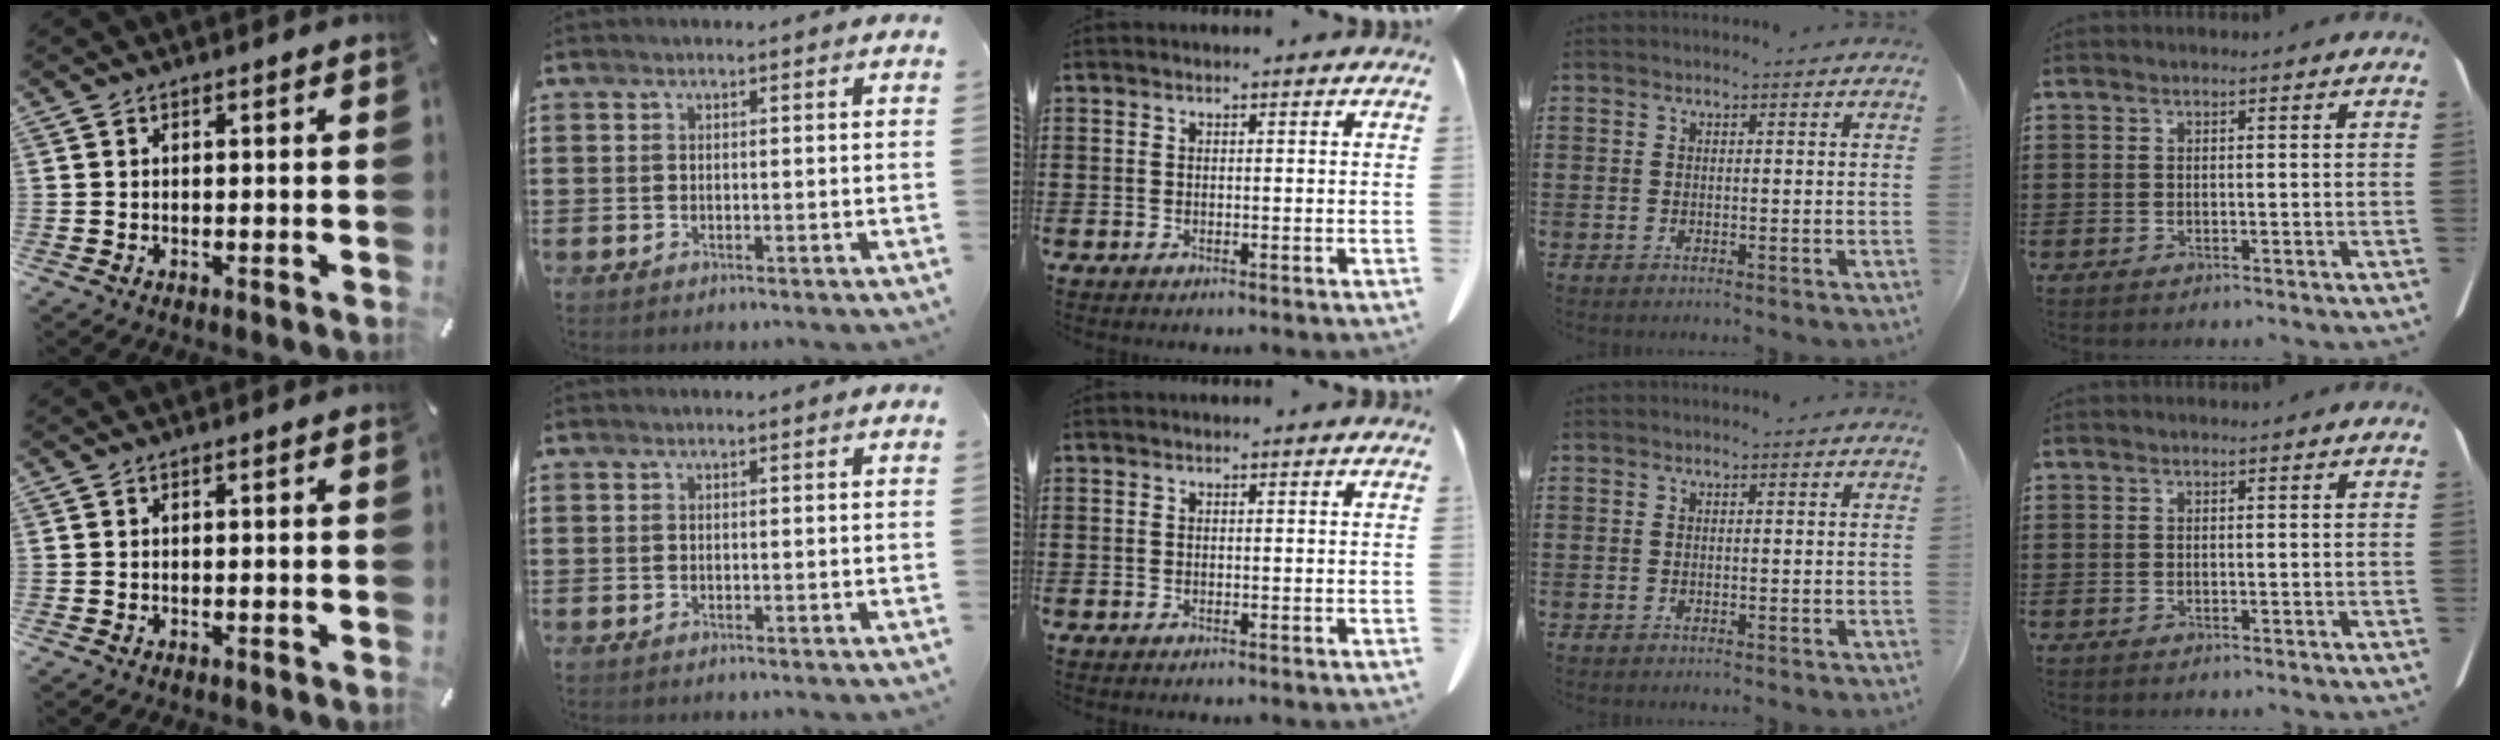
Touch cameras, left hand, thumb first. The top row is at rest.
{}